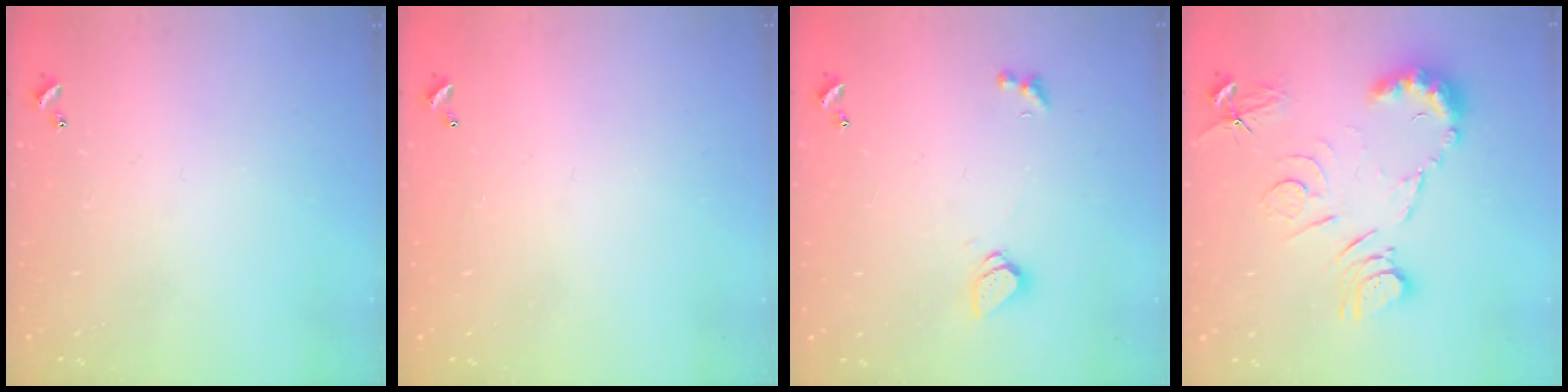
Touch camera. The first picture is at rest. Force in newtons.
{"total": 2.8, "press": 2.8, "slide": 0.1}
{"total": 1.6, "press": 1.6, "slide": 0.5}
{"total": 11.6, "press": 11.6, "slide": 0.5}